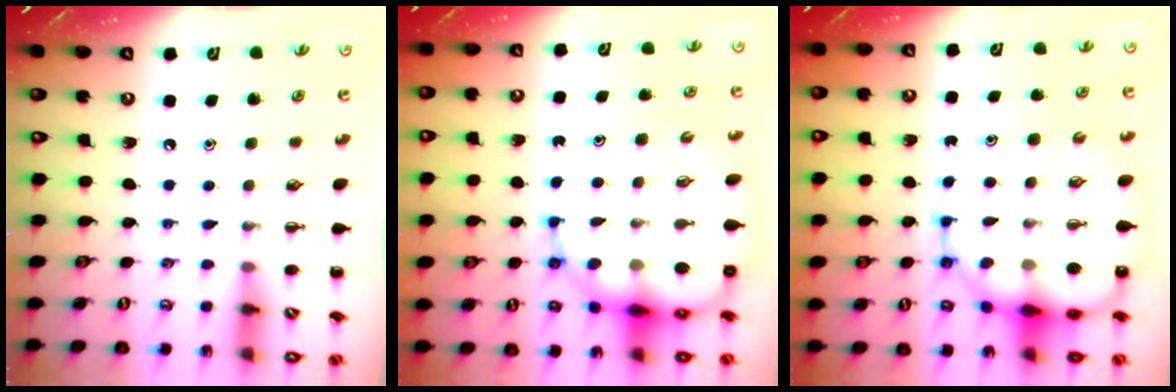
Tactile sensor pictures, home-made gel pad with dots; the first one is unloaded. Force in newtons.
{"total": 18.0, "press": 17.5, "slide": 4.3}
{"total": 17.4, "press": 16.8, "slide": 4.2}